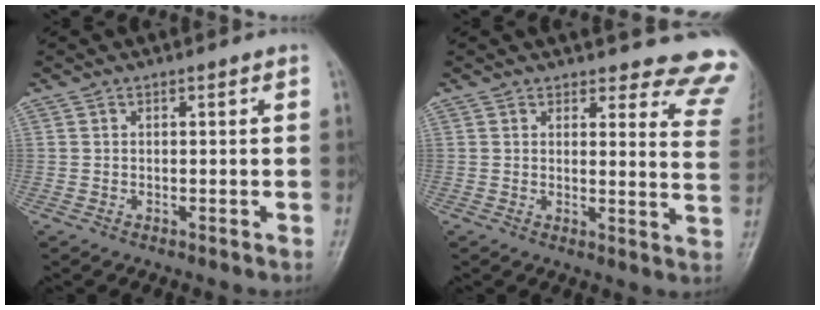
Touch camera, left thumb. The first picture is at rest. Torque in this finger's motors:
{"motor_torque": [0.34, 0.34, 0.09, -0.25, 0.01]}